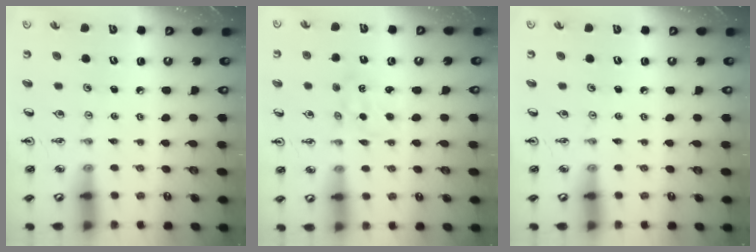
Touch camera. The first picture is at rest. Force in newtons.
{"total": 2.1, "press": 2.1, "slide": 0.2}
{"total": 0.0}